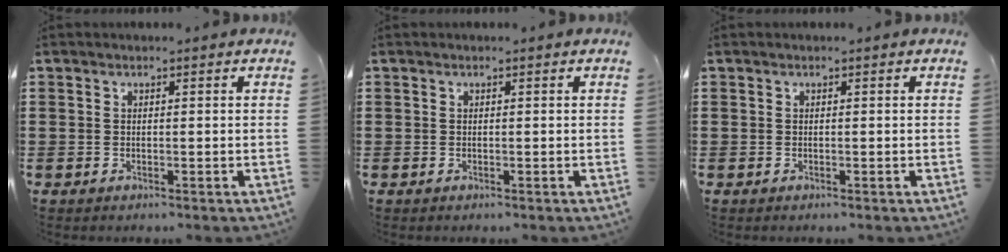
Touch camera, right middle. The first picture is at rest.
{"total": 0.0}
{"total": 0.0}